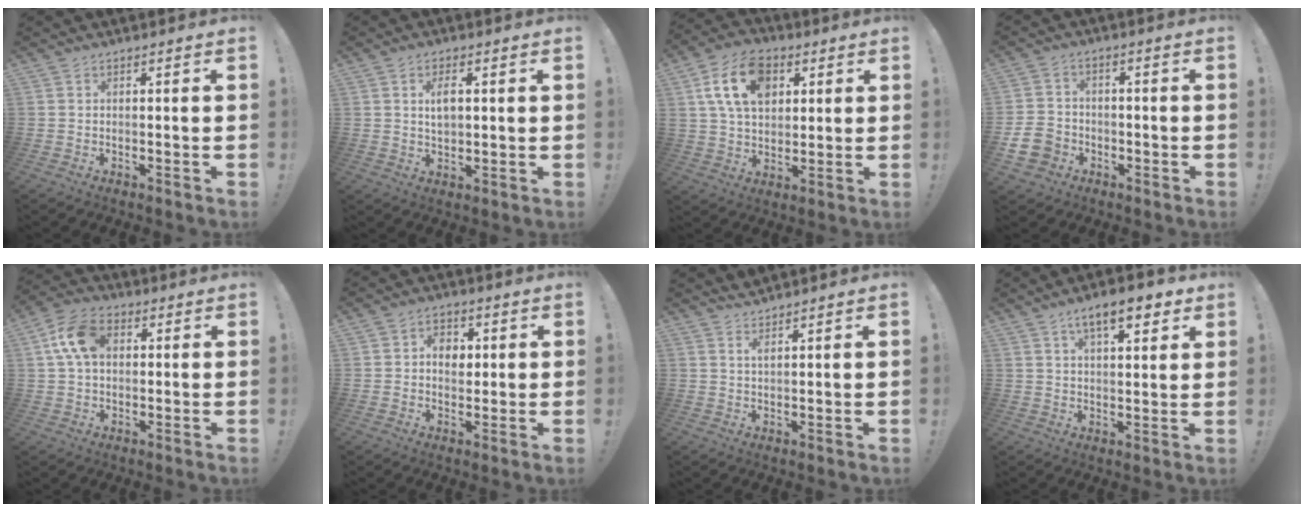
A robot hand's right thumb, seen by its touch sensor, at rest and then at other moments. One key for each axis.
{"total": 5.0, "fx": 1.1, "fy": 2.7, "fz": 4.1, "tx": -0.059, "ty": 0.000, "tz": 0.014}
{"total": 15.7, "fx": 6.0, "fy": 10.7, "fz": 9.8, "tx": -0.163, "ty": -0.008, "tz": 0.113}
{"total": 9.1, "fx": -3.8, "fy": 7.4, "fz": 3.6, "tx": -0.076, "ty": 0.022, "tz": -0.070}
{"total": 11.4, "fx": 2.6, "fy": 7.6, "fz": 8.2, "tx": -0.156, "ty": 0.015, "tz": 0.053}
{"total": 5.8, "fx": 0.4, "fy": 4.7, "fz": 3.4, "tx": -0.042, "ty": 0.004, "tz": 0.004}
{"total": 1.9, "fx": 1.8, "fy": -0.2, "fz": 0.8, "tx": -0.012, "ty": -0.012, "tz": 0.030}
{"total": 9.3, "fx": 5.1, "fy": 3.2, "fz": 7.1, "tx": -0.099, "ty": -0.020, "tz": 0.083}